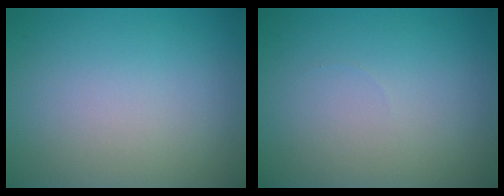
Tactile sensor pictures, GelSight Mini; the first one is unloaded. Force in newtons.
{"total": 0.0}